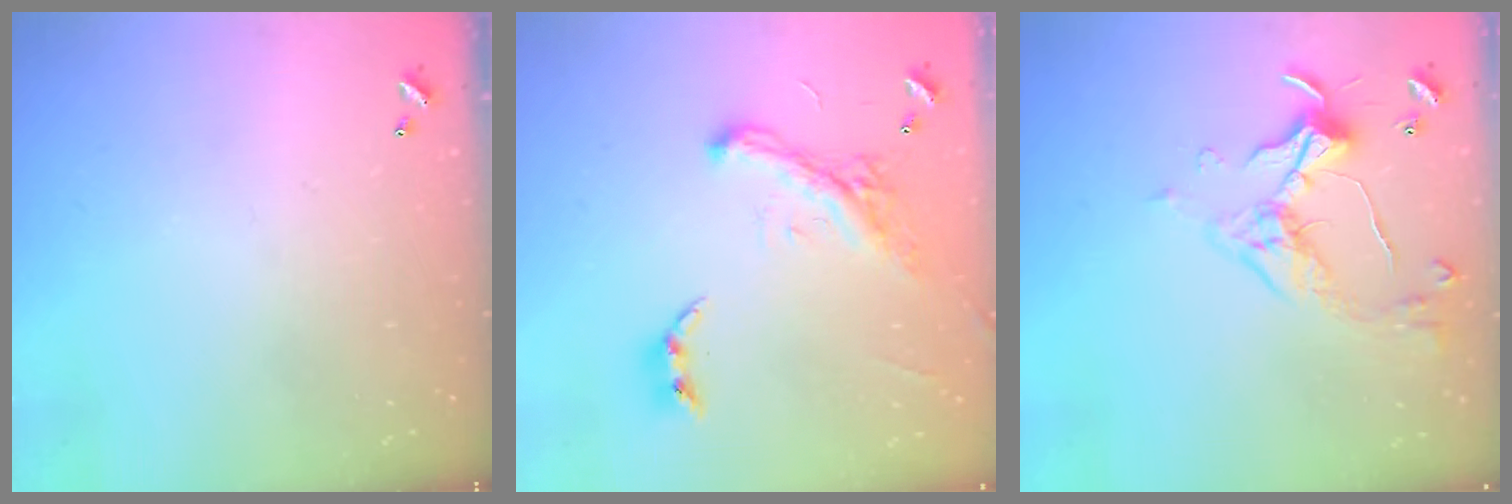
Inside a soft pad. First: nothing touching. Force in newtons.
{"total": 2.2, "press": 2.2, "slide": 0.1}
{"total": 5.7, "press": 5.7, "slide": 1.0}